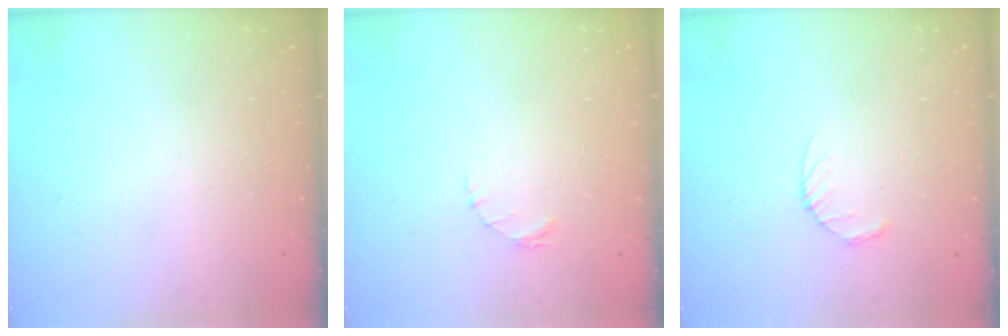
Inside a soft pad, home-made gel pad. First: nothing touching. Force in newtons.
{"total": 1.6, "press": 1.5, "slide": 0.3}
{"total": 3.2, "press": 3.2, "slide": 0.5}